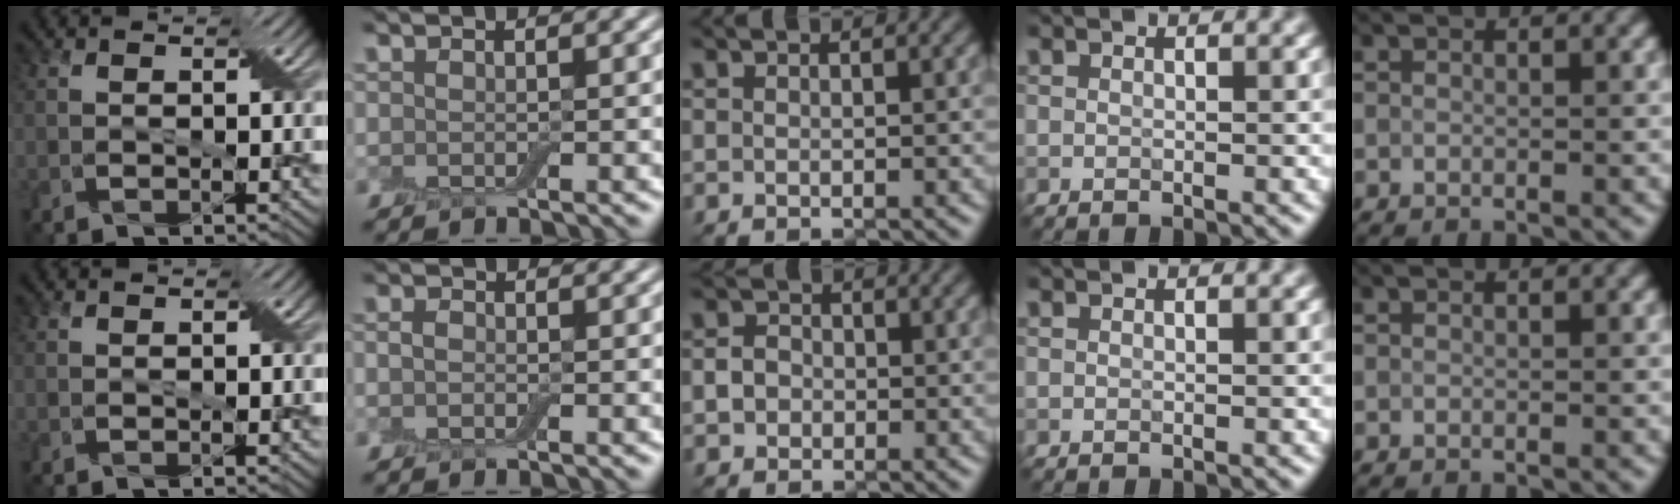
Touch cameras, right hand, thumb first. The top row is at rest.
{"index": {"total": 1.0, "force": [-0.2, 0.7, 0.6], "torque": [-0.012, 0.004, -0.006]}, "middle": {"total": 1.7, "force": [-0.5, 1.5, 0.6], "torque": [-0.004, 0.000, -0.015]}}